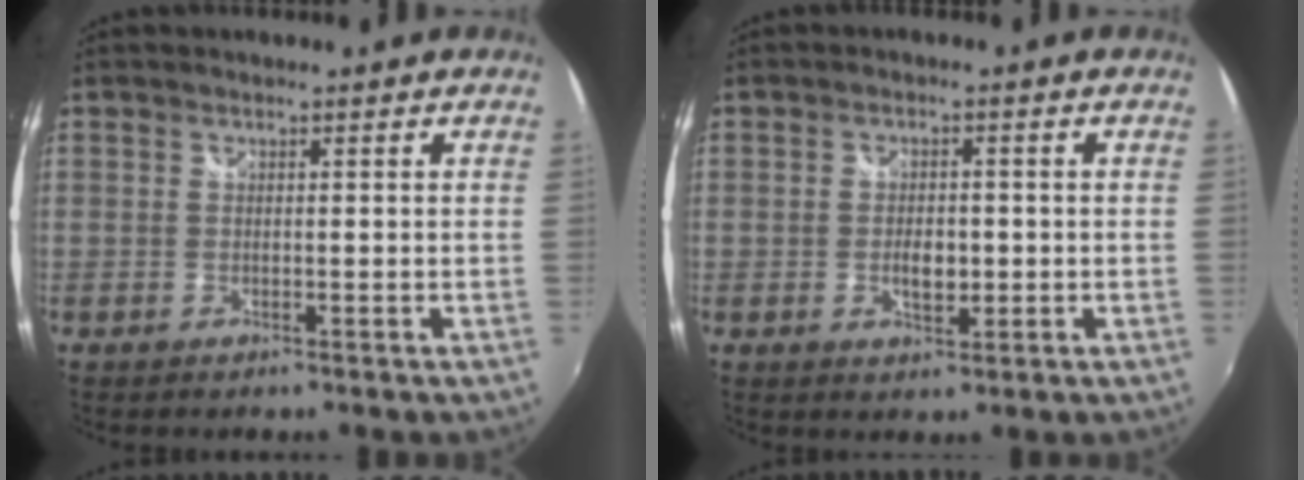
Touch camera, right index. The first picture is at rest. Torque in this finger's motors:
{"motor_torque": [0.05, -0.03, 0.14, 0.04]}